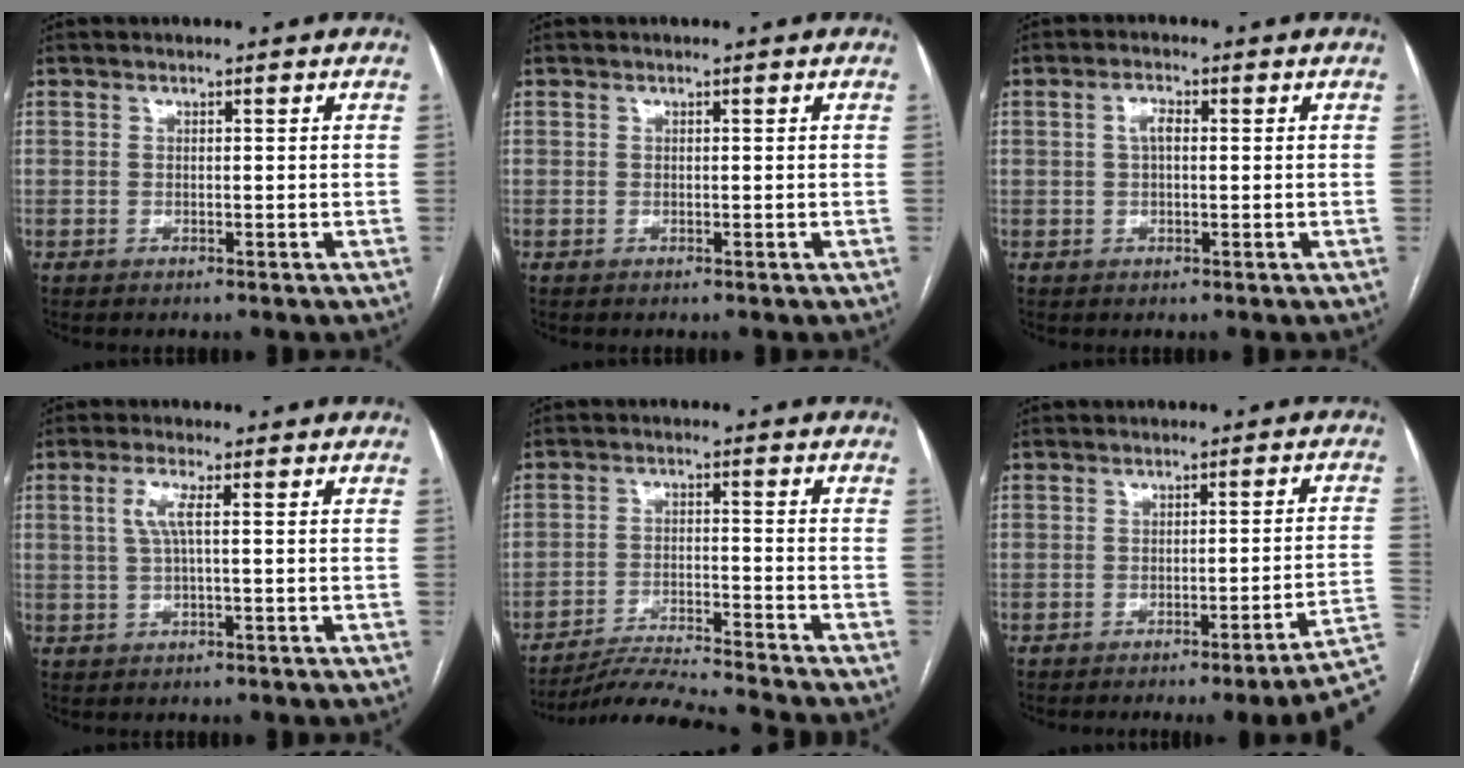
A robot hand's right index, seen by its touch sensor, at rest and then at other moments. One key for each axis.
{"total": 0.0}
{"total": 2.4, "fx": 0.4, "fy": 1.1, "fz": 2.1, "tx": -0.041, "ty": 0.009, "tz": 0.007}
{"total": 3.1, "fx": 0.6, "fy": 0.2, "fz": 3.0, "tx": -0.068, "ty": 0.008, "tz": 0.014}
{"total": 10.3, "fx": -9.8, "fy": -2.4, "fz": 2.3, "tx": -0.027, "ty": -0.014, "tz": -0.173}
{"total": 9.5, "fx": -5.1, "fy": -1.1, "fz": 7.9, "tx": -0.081, "ty": 0.006, "tz": -0.069}